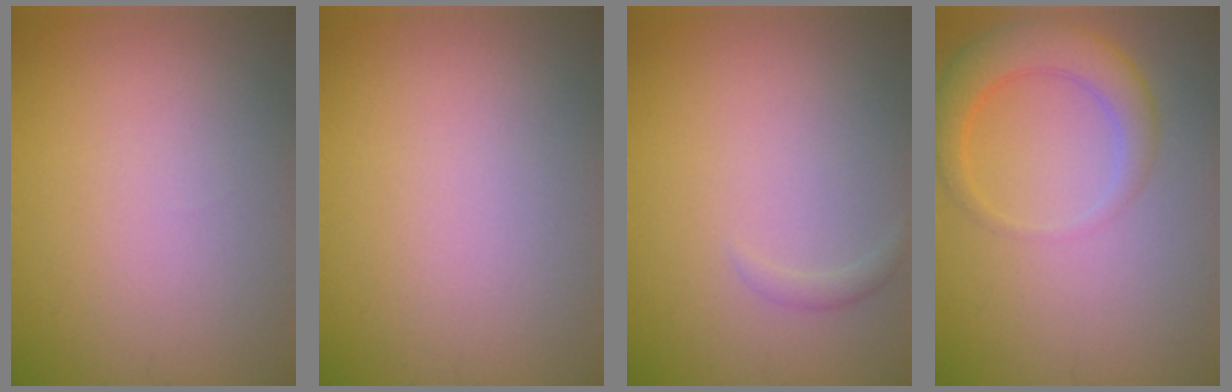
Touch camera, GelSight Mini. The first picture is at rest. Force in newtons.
{"total": 0.0}
{"total": 0.7, "press": 0.7, "slide": 0.0}
{"total": 4.0, "press": 3.9, "slide": 0.3}